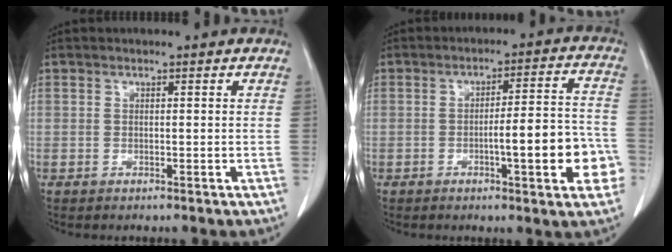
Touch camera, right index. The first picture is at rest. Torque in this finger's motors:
{"motor_torque": [1.19, -0.70, 0.67, 0.10]}